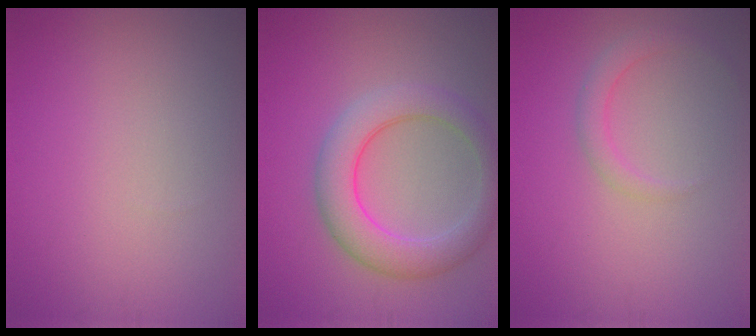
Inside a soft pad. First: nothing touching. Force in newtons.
{"total": 5.5, "press": 5.4, "slide": 0.2}
{"total": 1.8, "press": 1.8, "slide": 0.0}